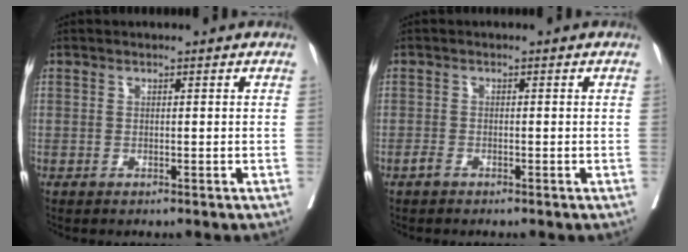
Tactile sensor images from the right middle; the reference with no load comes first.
{"total": 0.9, "force": [-0.7, 0.3, 0.4], "torque": [-0.011, 0.000, -0.013]}